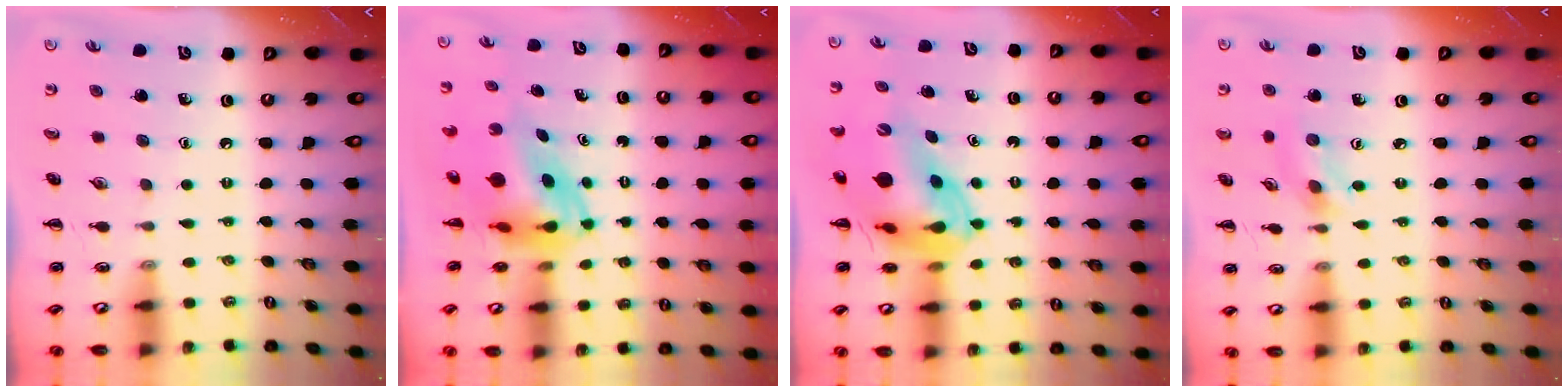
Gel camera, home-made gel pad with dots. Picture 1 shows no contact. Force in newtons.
{"total": 6.0, "press": 5.7, "slide": 1.9}
{"total": 12.1, "press": 11.6, "slide": 3.5}
{"total": 2.8, "press": 2.7, "slide": 0.9}